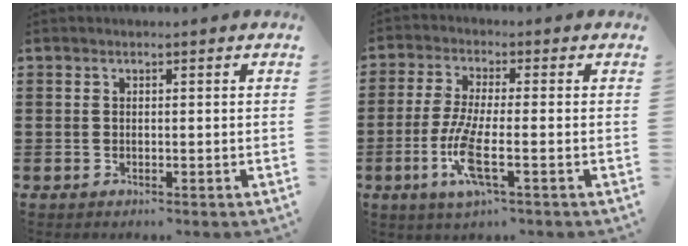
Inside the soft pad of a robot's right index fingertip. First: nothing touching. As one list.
[{"total": 7.9, "force": [-2.5, 1.5, 7.4], "torque": [-0.171, -0.021, -0.054]}]